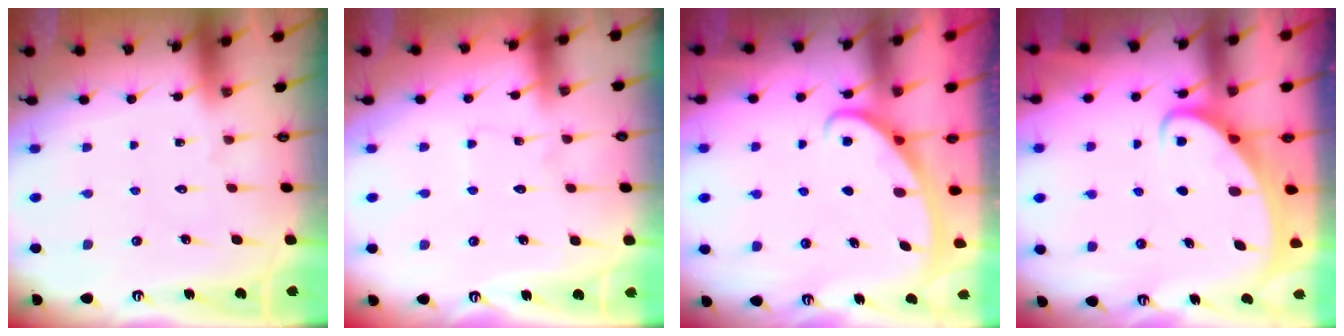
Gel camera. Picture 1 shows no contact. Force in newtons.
{"total": 4.5, "press": 4.4, "slide": 0.4}
{"total": 2.9, "press": 2.9, "slide": 0.4}
{"total": 2.6, "press": 2.6, "slide": 0.3}